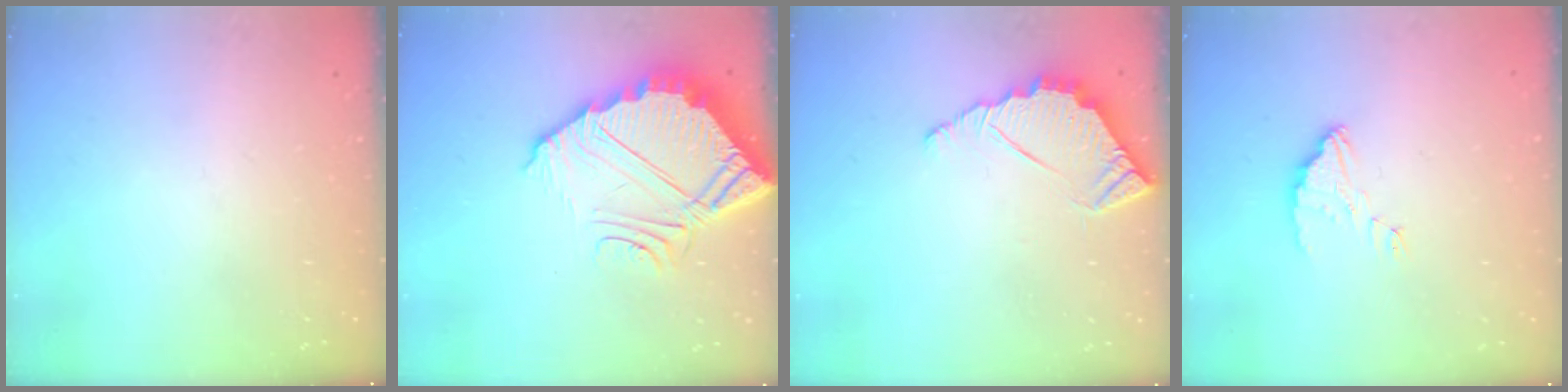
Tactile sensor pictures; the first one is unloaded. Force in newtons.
{"total": 9.3, "press": 9.3, "slide": 0.4}
{"total": 5.1, "press": 5.1, "slide": 0.4}
{"total": 2.9, "press": 2.9, "slide": 0.2}